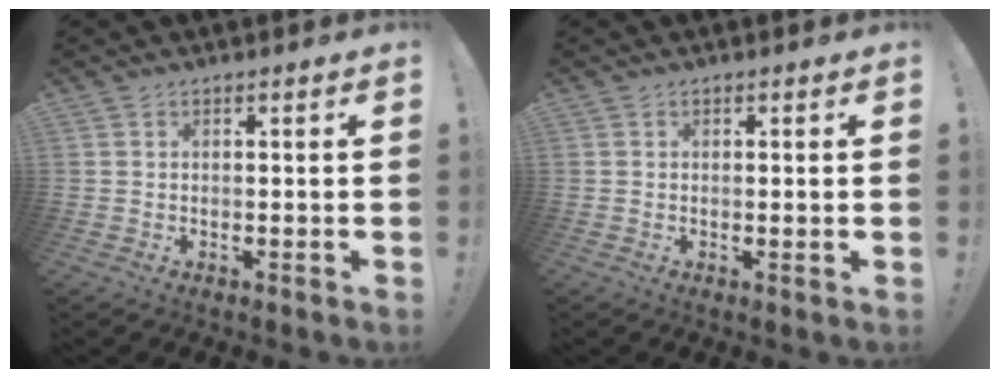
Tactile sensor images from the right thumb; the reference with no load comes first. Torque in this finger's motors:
{"motor_torque": [-0.20, -0.23, -0.36, 0.36, -0.03]}